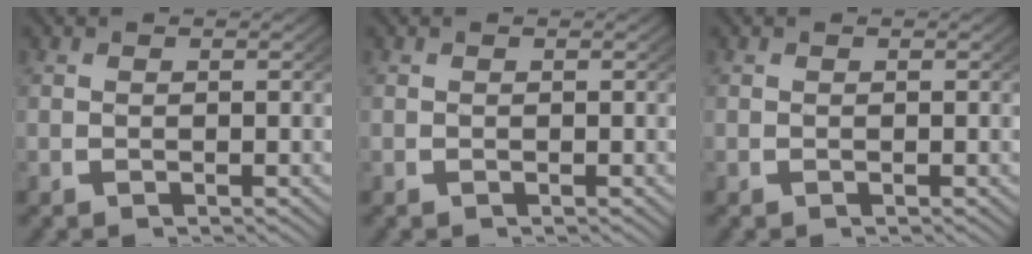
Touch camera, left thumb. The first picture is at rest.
{"total": 0.0}
{"total": 0.0}